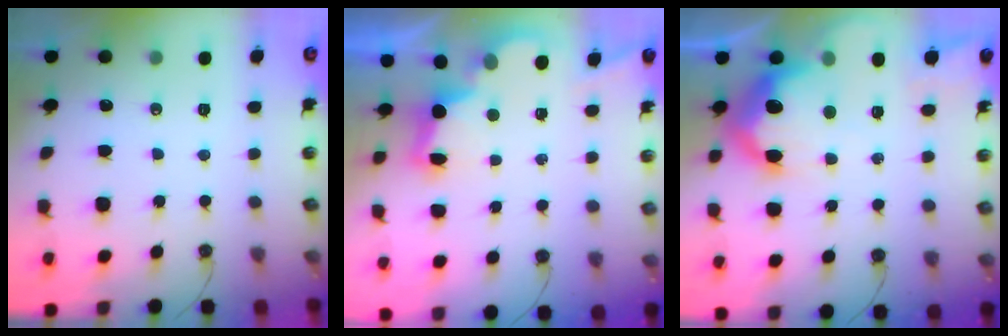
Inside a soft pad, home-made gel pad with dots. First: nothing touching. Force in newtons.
{"total": 2.8, "press": 2.7, "slide": 0.9}
{"total": 22.7, "press": 22.7, "slide": 1.8}